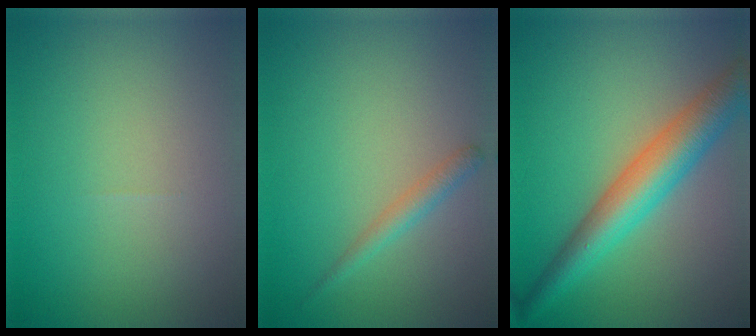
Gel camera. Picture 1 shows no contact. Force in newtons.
{"total": 1.6, "press": 1.6, "slide": 0.0}
{"total": 6.5, "press": 6.5, "slide": 0.1}